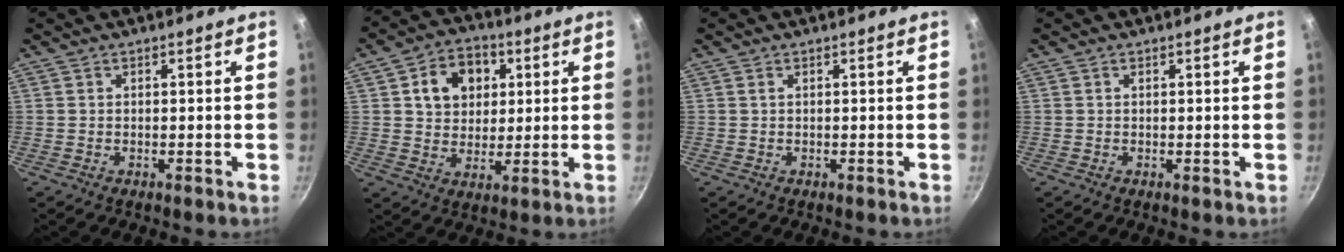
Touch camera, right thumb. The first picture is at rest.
{"total": 10.7, "force": [3.2, 8.4, 5.8], "torque": [-0.061, -0.001, 0.047]}
{"total": 0.0}
{"total": 0.0}